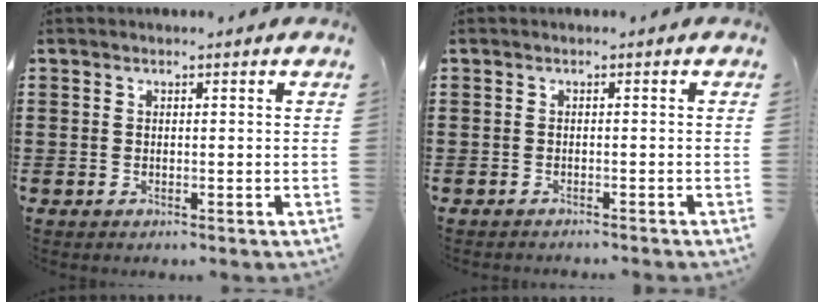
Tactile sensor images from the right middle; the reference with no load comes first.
{"total": 0.6, "force": [-0.6, -0.1, 0.1], "torque": [-0.004, -0.001, -0.012]}